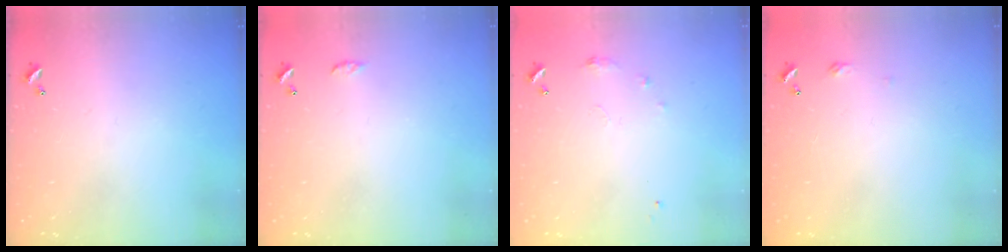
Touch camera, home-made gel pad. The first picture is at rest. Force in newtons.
{"total": 3.0, "press": 3.0, "slide": 0.5}
{"total": 6.0, "press": 5.9, "slide": 0.8}
{"total": 2.7, "press": 2.6, "slide": 0.4}